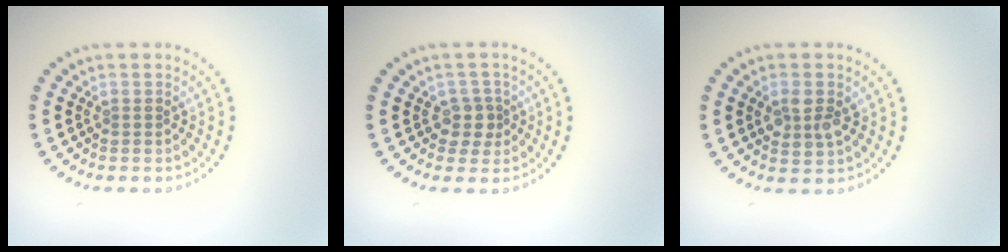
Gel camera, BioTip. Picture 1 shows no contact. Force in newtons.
{"total": 2.0, "press": 1.7, "slide": 1.1}
{"total": 2.5, "press": 2.5, "slide": 0.5}